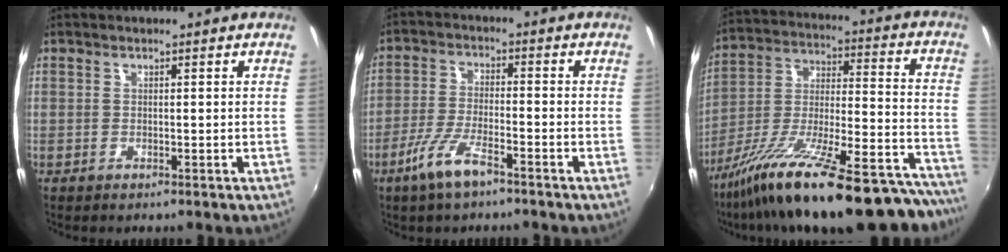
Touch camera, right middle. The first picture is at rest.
{"total": 6.5, "force": [-3.9, 1.4, 5.0], "torque": [-0.110, -0.006, -0.080]}
{"total": 31.7, "force": [-25.4, 6.4, 17.9], "torque": [-0.254, -0.032, -0.374]}